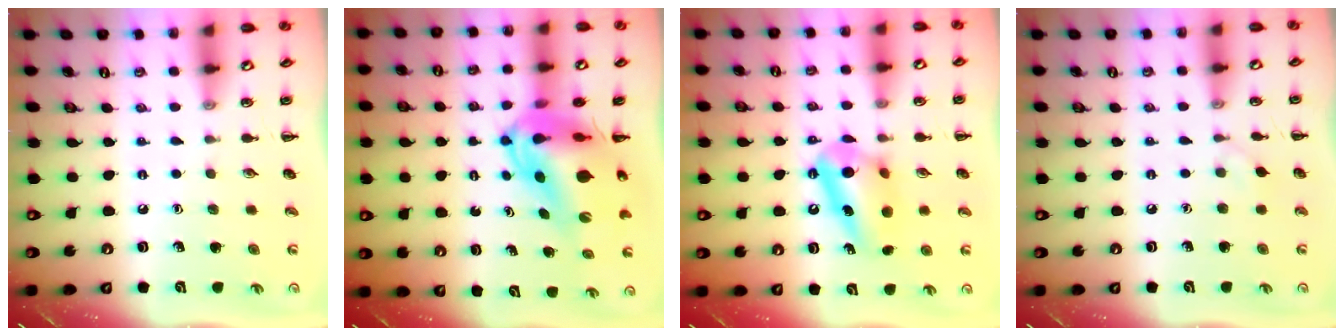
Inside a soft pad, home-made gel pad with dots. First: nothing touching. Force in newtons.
{"total": 11.3, "press": 10.7, "slide": 3.4}
{"total": 11.1, "press": 11.1, "slide": 0.5}
{"total": 3.6, "press": 3.5, "slide": 1.0}